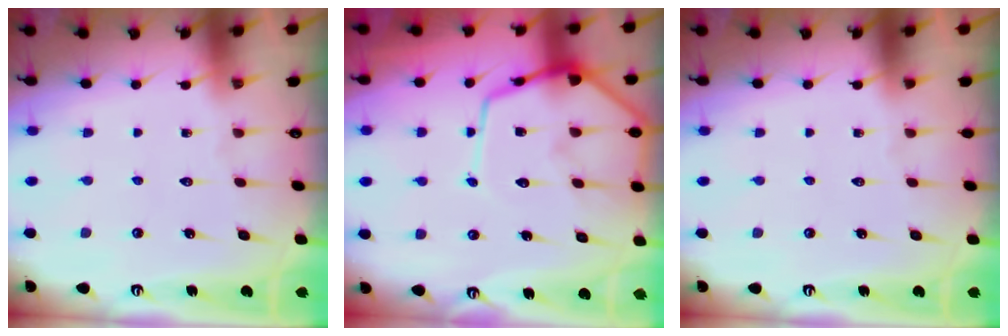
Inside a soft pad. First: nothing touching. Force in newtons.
{"total": 15.0, "press": 14.9, "slide": 1.4}
{"total": 0.0}